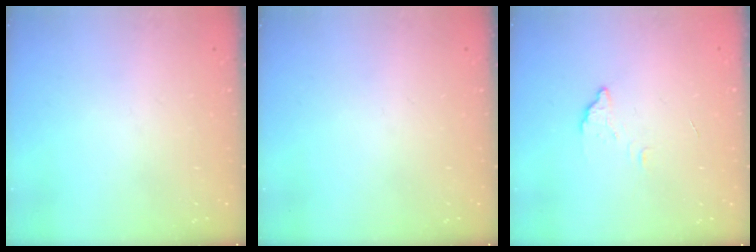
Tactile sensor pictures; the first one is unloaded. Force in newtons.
{"total": 0.0}
{"total": 2.8, "press": 2.8, "slide": 0.2}